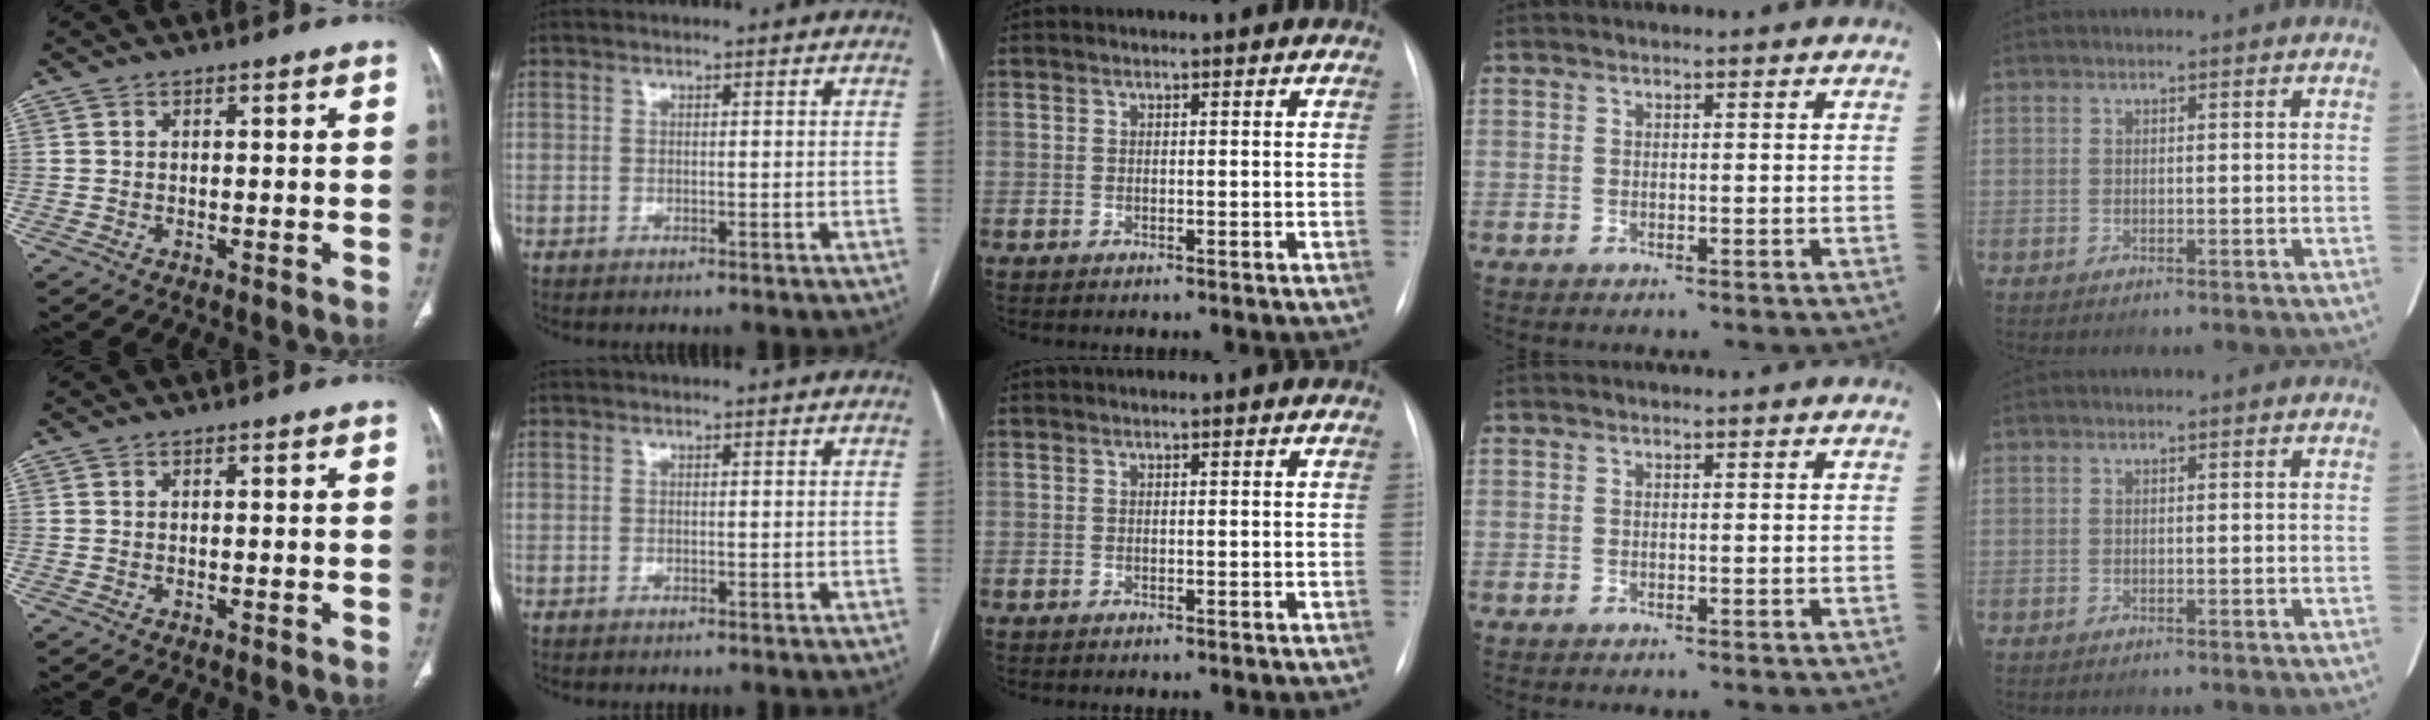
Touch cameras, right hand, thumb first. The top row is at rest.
{}